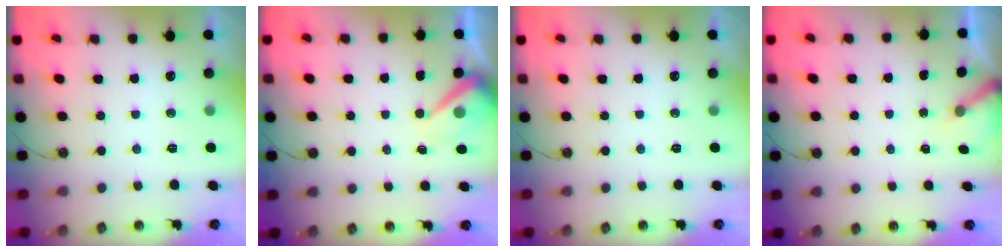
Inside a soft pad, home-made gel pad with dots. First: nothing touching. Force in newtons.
{"total": 7.4, "press": 7.3, "slide": 1.0}
{"total": 0.0}
{"total": 2.5, "press": 2.5, "slide": 0.3}